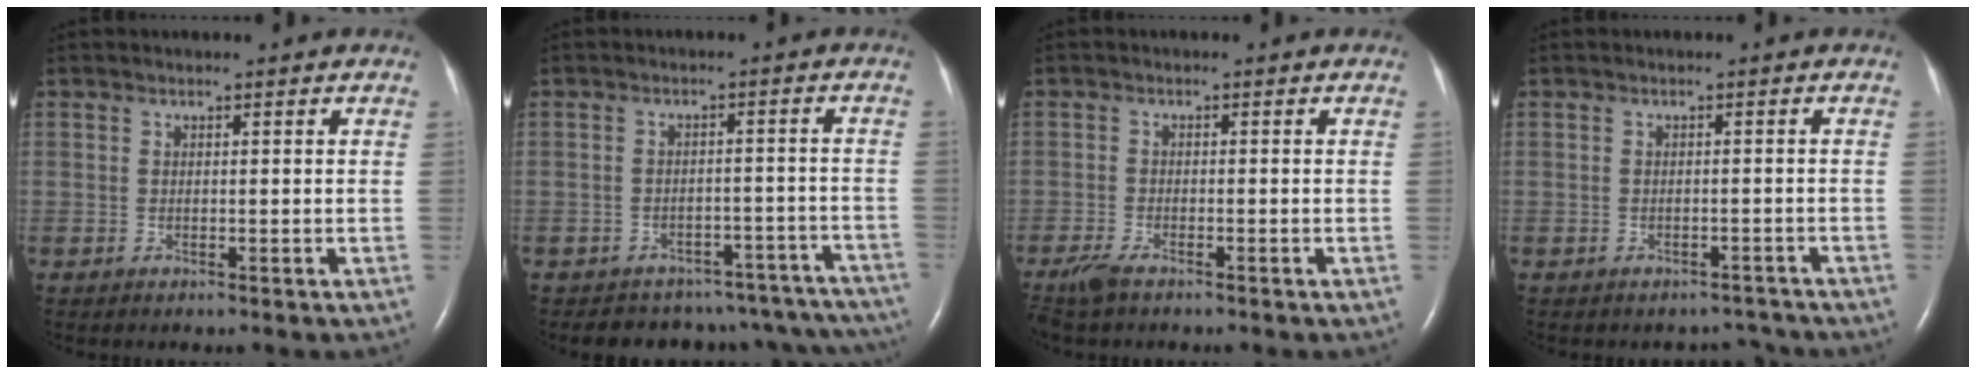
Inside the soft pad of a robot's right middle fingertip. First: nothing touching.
{"total": 15.4, "force": [-13.9, 6.5, 1.6], "torque": [-0.017, 0.044, -0.145]}
{"total": 3.5, "force": [-2.7, 0.8, 2.1], "torque": [-0.053, -0.011, -0.049]}
{"total": 2.7, "force": [-2.4, 1.1, -0.4], "torque": [0.010, 0.008, -0.031]}